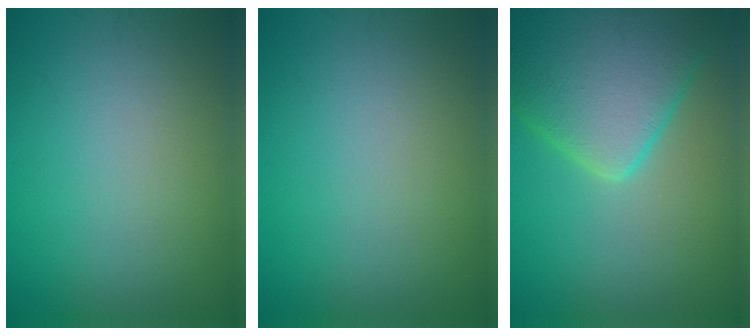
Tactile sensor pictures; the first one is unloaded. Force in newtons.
{"total": 0.0}
{"total": 9.2, "press": 9.2, "slide": 0.5}